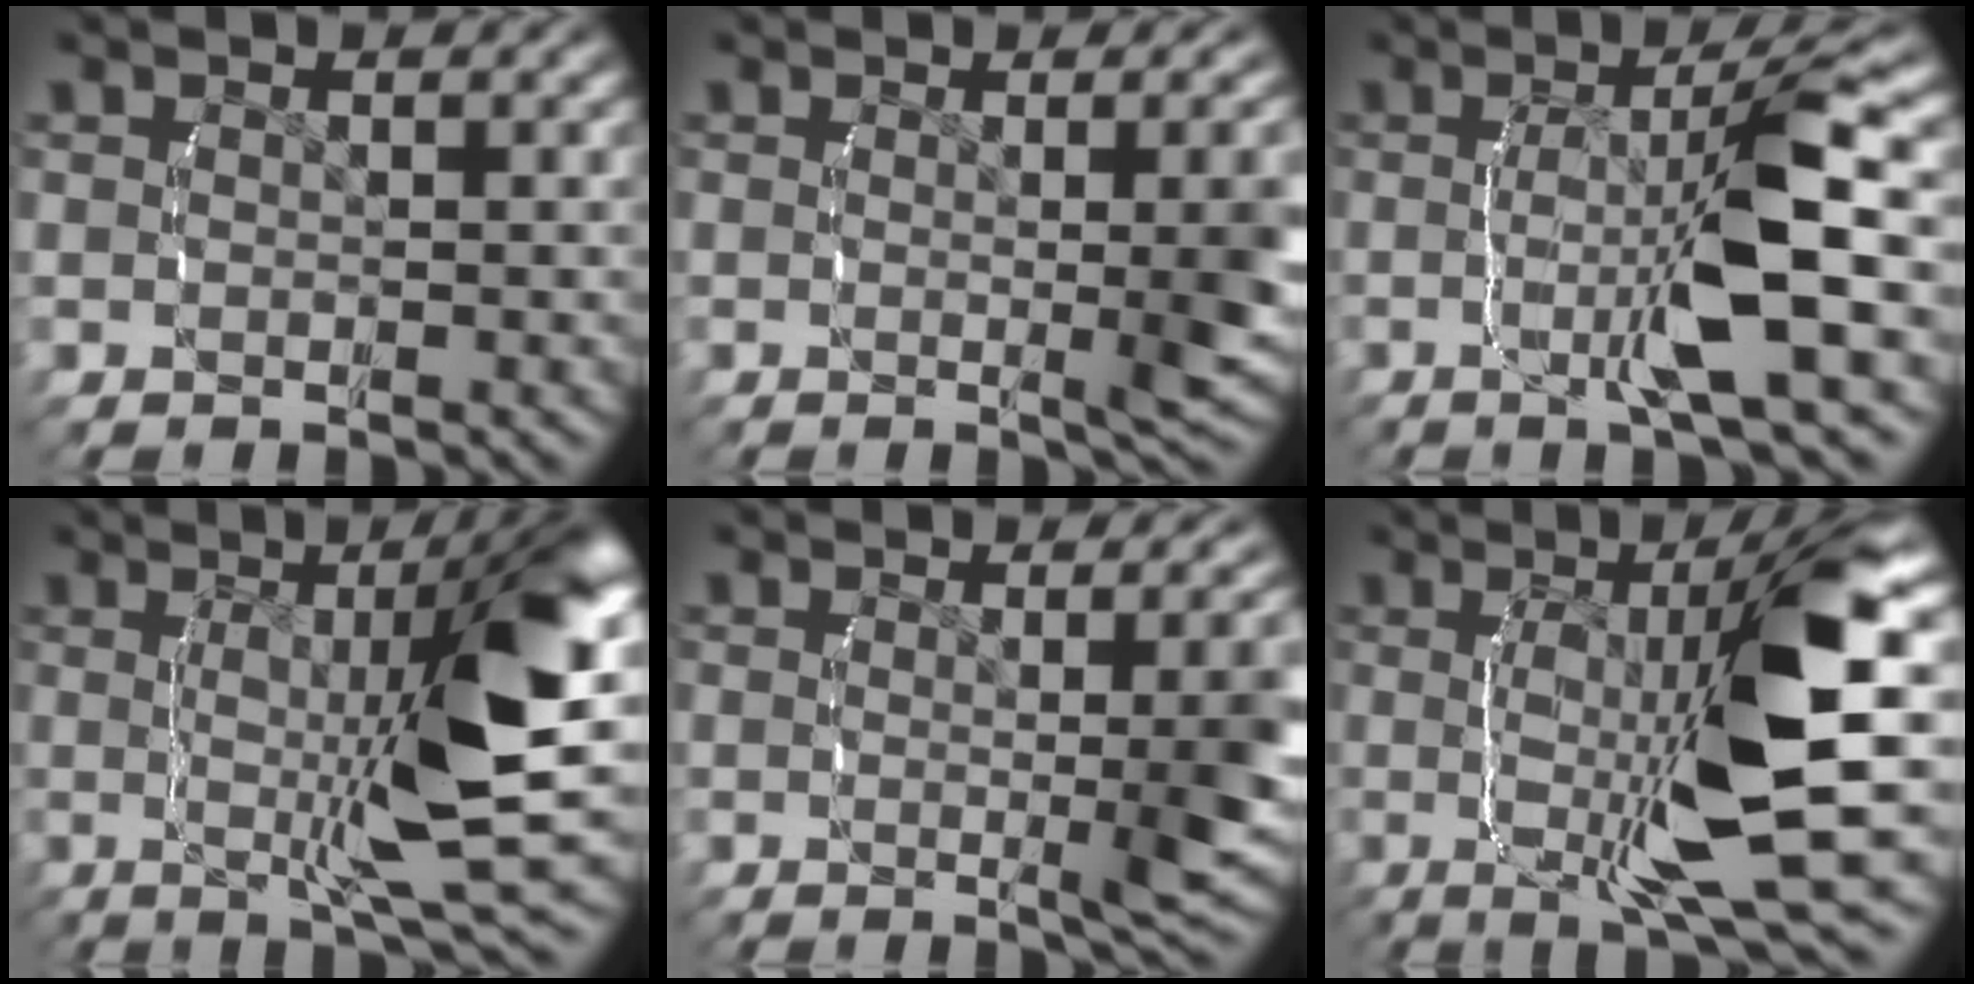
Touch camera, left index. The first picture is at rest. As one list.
[{"total": 4.8, "force": [-0.1, 0.4, 4.8], "torque": [-0.058, -0.003, -0.003]}, {"total": 6.1, "force": [-0.4, -0.1, 6.1], "torque": [-0.101, 0.008, -0.004]}, {"total": 11.4, "force": [1.7, 1.9, 11.2], "torque": [-0.156, 0.010, 0.028]}, {"total": 5.7, "force": [-0.2, 0.6, 5.7], "torque": [-0.069, -0.003, -0.004]}, {"total": 10.8, "force": [0.2, 1.5, 10.7], "torque": [-0.163, 0.001, 0.012]}]